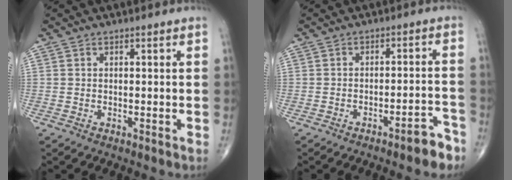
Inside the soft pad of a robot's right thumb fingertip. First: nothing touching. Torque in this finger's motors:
{"motor_torque": [1.12, 0.16, -0.13, -0.13, 0.12]}